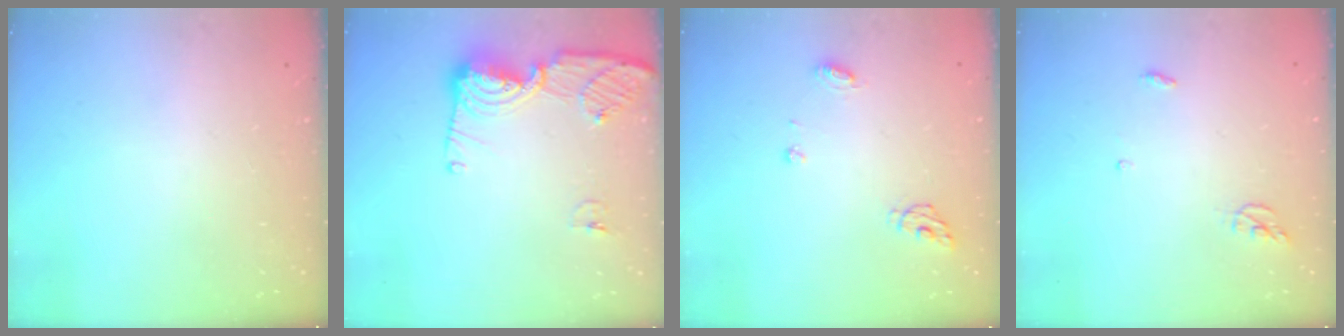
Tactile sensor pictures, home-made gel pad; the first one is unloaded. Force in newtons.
{"total": 11.7, "press": 11.7, "slide": 1.2}
{"total": 6.0, "press": 6.0, "slide": 0.7}
{"total": 4.3, "press": 4.3, "slide": 0.3}